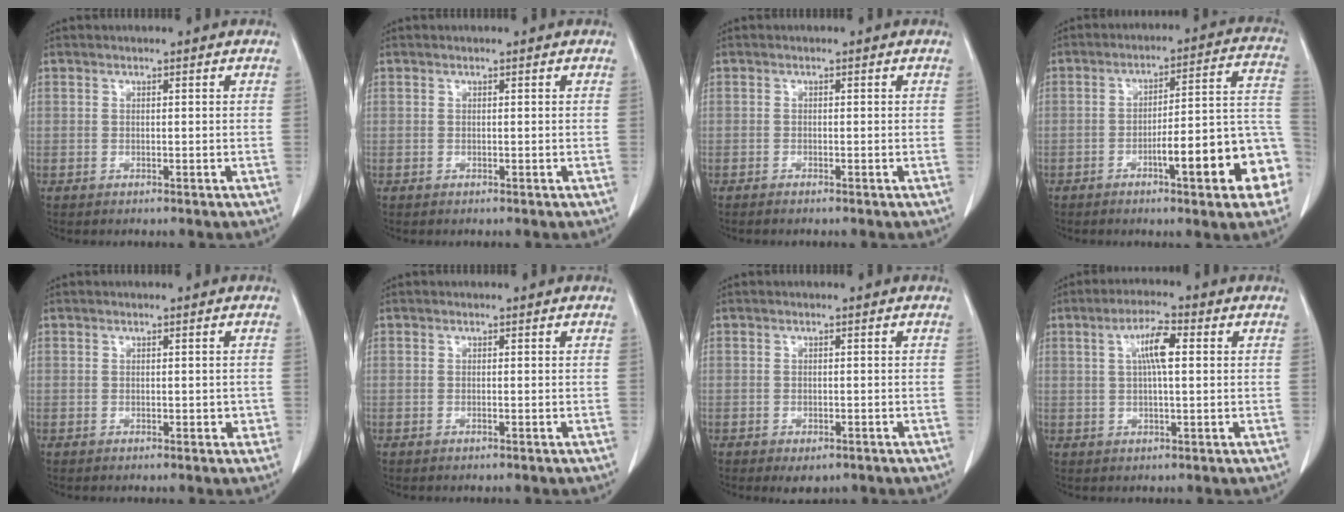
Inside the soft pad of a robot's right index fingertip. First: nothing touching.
{"total": 0.0}
{"total": 0.8, "force": [-0.7, 0.0, 0.4], "torque": [-0.010, -0.001, -0.011]}
{"total": 15.2, "force": [-5.9, 2.0, 13.9], "torque": [-0.137, 0.034, -0.074]}
{"total": 1.4, "force": [-0.2, 1.0, 1.0], "torque": [-0.006, 0.004, 0.001]}
{"total": 0.0}
{"total": 2.7, "force": [-1.7, 1.4, 1.5], "torque": [-0.016, -0.002, -0.014]}
{"total": 5.5, "force": [1.3, 0.9, 5.3], "torque": [-0.098, 0.011, 0.024]}